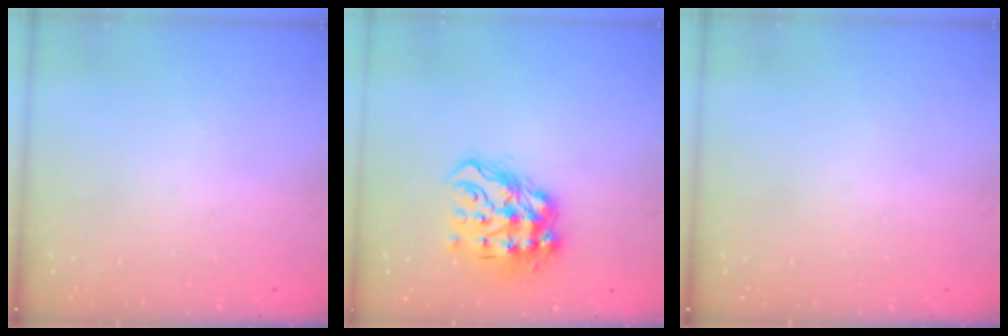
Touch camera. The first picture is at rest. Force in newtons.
{"total": 15.3, "press": 15.2, "slide": 1.3}
{"total": 0.0}